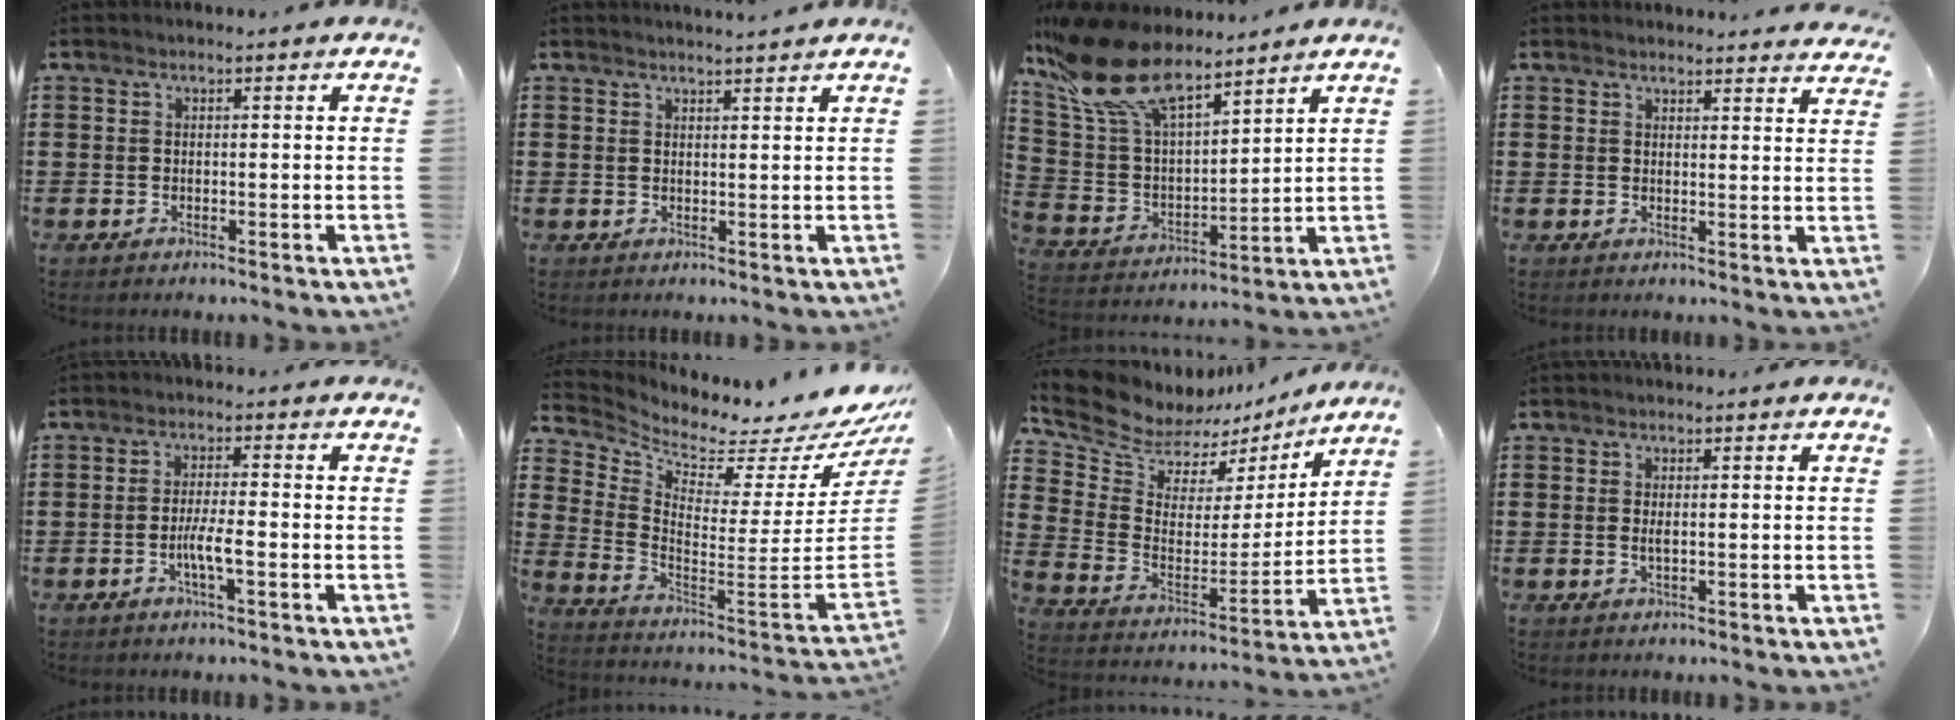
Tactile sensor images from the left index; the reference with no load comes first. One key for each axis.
{"total": 1.4, "fx": 1.4, "fy": -0.1, "fz": 0.2, "tx": -0.006, "ty": -0.001, "tz": 0.027}
{"total": 13.9, "fx": 9.6, "fy": 5.3, "fz": 8.5, "tx": -0.207, "ty": -0.038, "tz": 0.173}
{"total": 2.6, "fx": 2.6, "fy": 0.0, "fz": -0.1, "tx": 0.001, "ty": -0.013, "tz": 0.048}
{"total": 4.0, "fx": -1.3, "fy": 0.5, "fz": 3.8, "tx": -0.073, "ty": -0.002, "tz": -0.026}
{"total": 2.1, "fx": 1.7, "fy": 0.6, "fz": 1.2, "tx": -0.030, "ty": -0.062, "tz": 0.016}
{"total": 9.4, "fx": 8.7, "fy": 3.3, "fz": 1.2, "tx": -0.082, "ty": -0.061, "tz": 0.153}
{"total": 1.0, "fx": 0.1, "fy": 0.1, "fz": 1.0, "tx": -0.021, "ty": -0.003, "tz": 0.001}